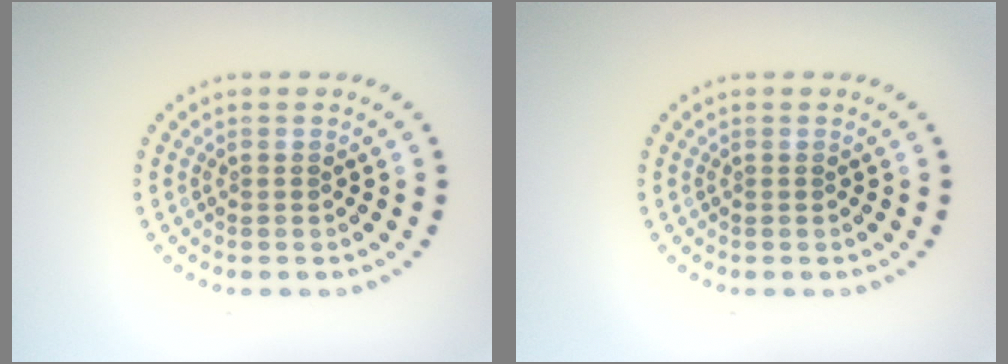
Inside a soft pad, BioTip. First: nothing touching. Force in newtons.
{"total": 0.0}